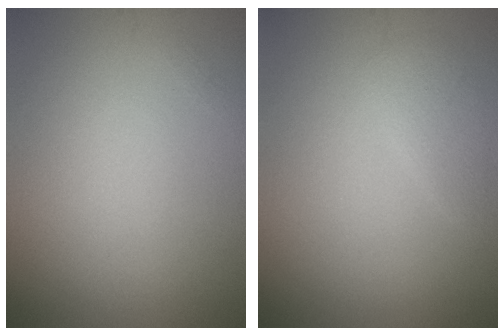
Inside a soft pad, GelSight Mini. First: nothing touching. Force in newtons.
{"total": 1.6, "press": 1.6, "slide": 0.2}